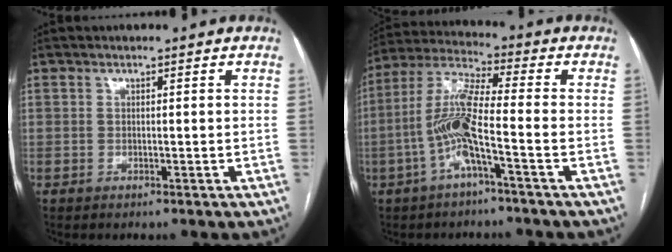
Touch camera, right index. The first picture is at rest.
{"total": 9.6, "force": [-3.0, 0.3, 9.2], "torque": [-0.195, 0.013, -0.066]}